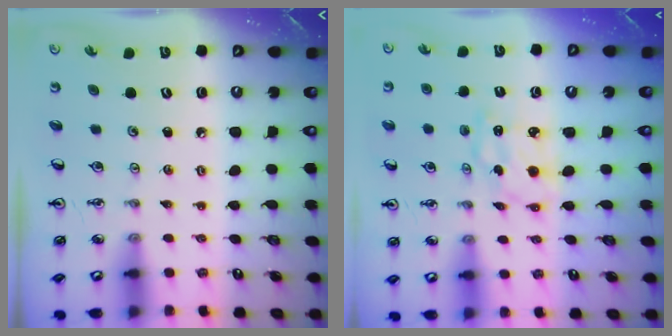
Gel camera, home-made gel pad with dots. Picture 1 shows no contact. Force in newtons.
{"total": 1.8, "press": 1.8, "slide": 0.1}